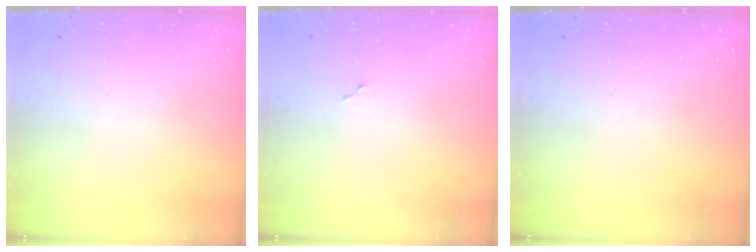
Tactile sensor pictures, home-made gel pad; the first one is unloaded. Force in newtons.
{"total": 3.5, "press": 3.5, "slide": 0.1}
{"total": 0.0}